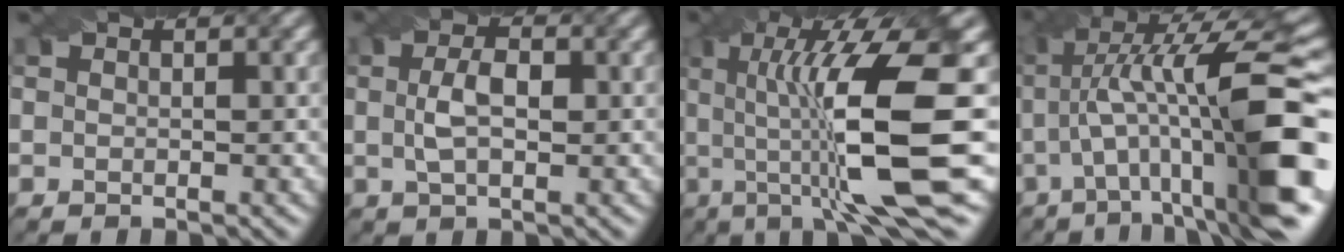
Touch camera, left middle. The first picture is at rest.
{"total": 3.3, "force": [0.3, 1.5, 2.9], "torque": [-0.064, 0.004, 0.003]}
{"total": 13.2, "force": [-0.3, 2.7, 12.9], "torque": [-0.199, 0.007, -0.009]}
{"total": 14.8, "force": [1.2, 3.8, 14.2], "torque": [-0.224, 0.026, 0.032]}